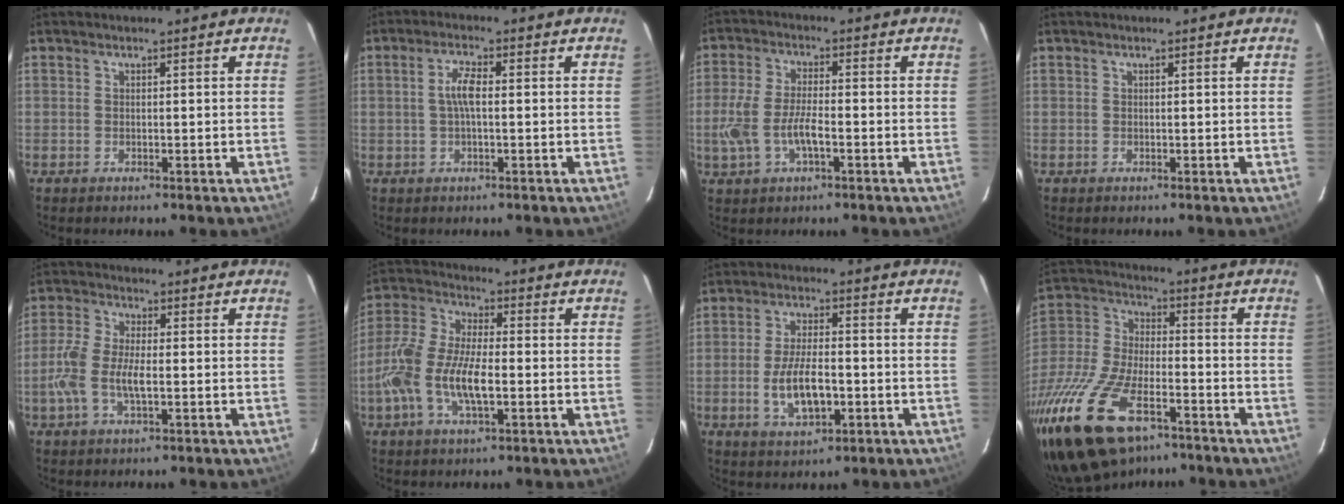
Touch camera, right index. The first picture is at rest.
{"total": 3.8, "force": [0.0, 1.1, 3.6], "torque": [-0.072, 0.007, 0.001]}
{"total": 8.2, "force": [-2.5, 3.1, 7.2], "torque": [-0.158, -0.002, -0.044]}
{"total": 0.0}
{"total": 8.4, "force": [-1.9, 3.4, 7.4], "torque": [-0.165, 0.004, -0.038]}
{"total": 13.1, "force": [-3.4, 5.1, 11.6], "torque": [-0.254, 0.001, -0.069]}
{"total": 8.9, "force": [-2.3, 3.7, 7.8], "torque": [-0.155, -0.006, -0.035]}
{"total": 24.5, "force": [-15.0, 10.8, 16.0], "torque": [-0.355, -0.038, -0.271]}